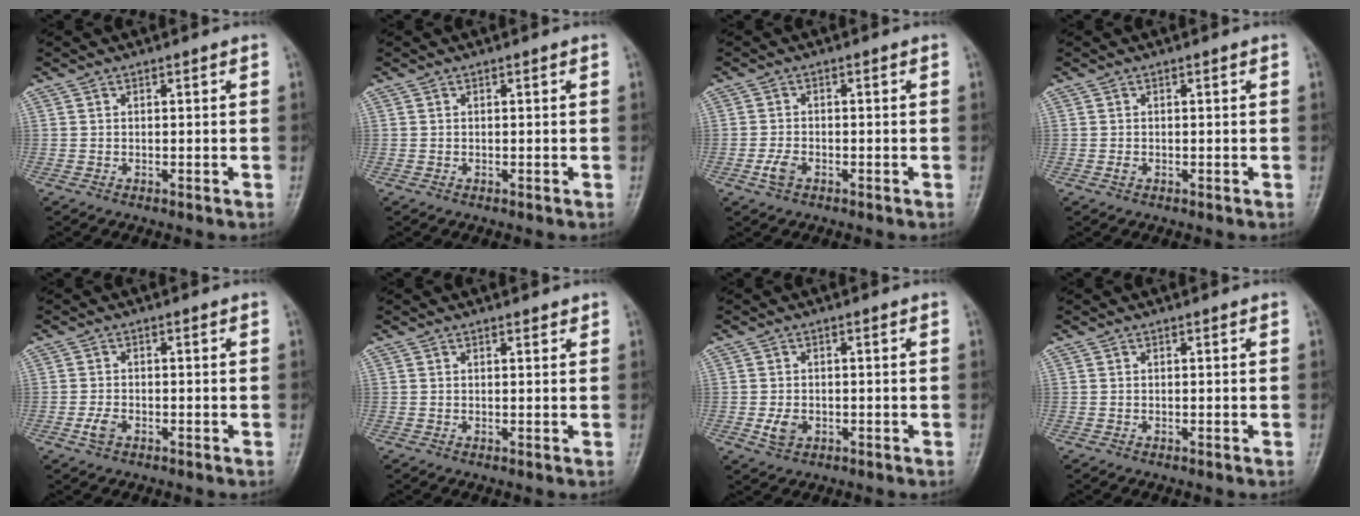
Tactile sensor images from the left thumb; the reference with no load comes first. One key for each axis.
{"total": 0.0}
{"total": 2.7, "fx": -1.3, "fy": 1.5, "fz": 1.7, "tx": -0.040, "ty": 0.006, "tz": -0.027}
{"total": 0.8, "fx": -0.2, "fy": 0.5, "fz": 0.6, "tx": -0.009, "ty": 0.002, "tz": -0.002}
{"total": 2.3, "fx": -1.1, "fy": 1.4, "fz": 1.5, "tx": -0.034, "ty": 0.005, "tz": -0.023}
{"total": 1.0, "fx": 0.8, "fy": 0.3, "fz": 0.5, "tx": -0.008, "ty": -0.005, "tz": 0.011}
{"total": 3.1, "fx": -0.9, "fy": 2.2, "fz": 2.0, "tx": -0.033, "ty": 0.001, "tz": -0.013}
{"total": 0.0}